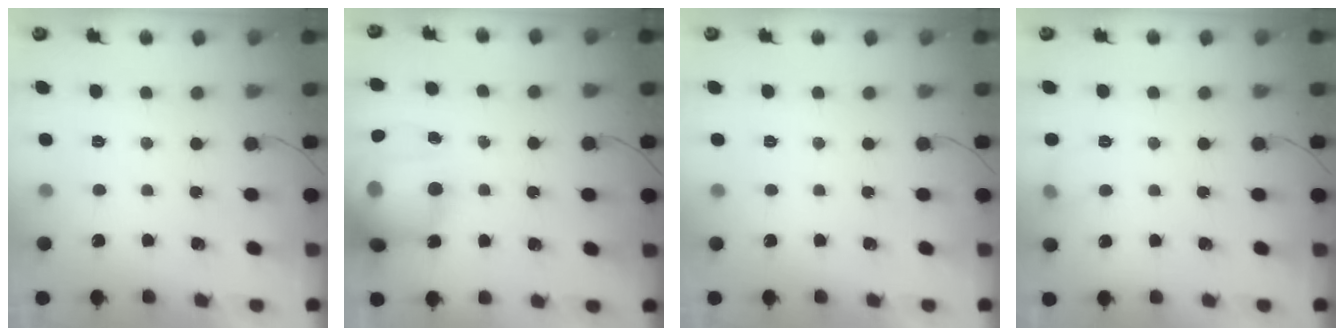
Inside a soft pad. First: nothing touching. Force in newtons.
{"total": 20.4, "press": 19.9, "slide": 4.2}
{"total": 0.0}
{"total": 5.3, "press": 5.0, "slide": 1.5}